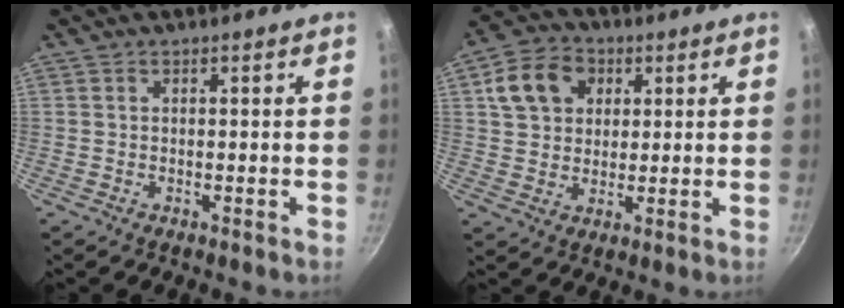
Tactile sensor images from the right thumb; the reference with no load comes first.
{"total": 10.6, "force": [3.3, 8.3, 5.6], "torque": [-0.082, 0.002, 0.054]}